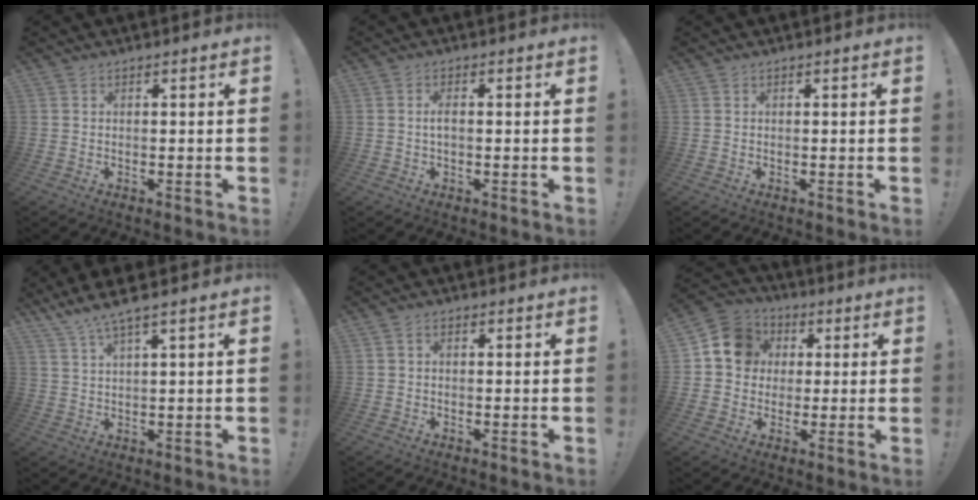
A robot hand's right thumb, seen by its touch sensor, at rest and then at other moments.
{"total": 2.1, "force": [-0.2, 0.8, 2.0], "torque": [-0.038, 0.005, -0.005]}
{"total": 0.0}
{"total": 5.7, "force": [4.5, -0.2, 3.4], "torque": [-0.080, -0.018, 0.082]}
{"total": 1.3, "force": [-0.1, 1.0, 0.9], "torque": [-0.015, 0.004, -0.002]}
{"total": 12.0, "force": [2.6, 10.6, 4.8], "torque": [-0.059, 0.005, 0.055]}